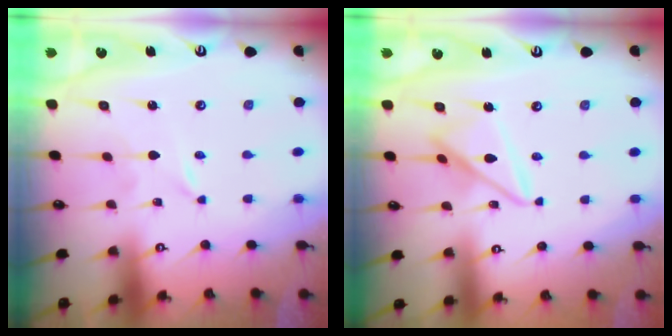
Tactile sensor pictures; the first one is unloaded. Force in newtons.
{"total": 12.7, "press": 12.6, "slide": 1.2}